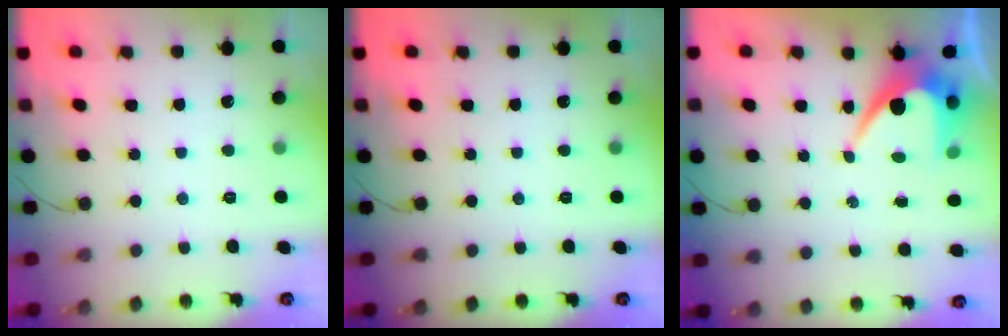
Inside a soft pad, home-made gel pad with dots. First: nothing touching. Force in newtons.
{"total": 0.0}
{"total": 7.0, "press": 7.0, "slide": 0.8}